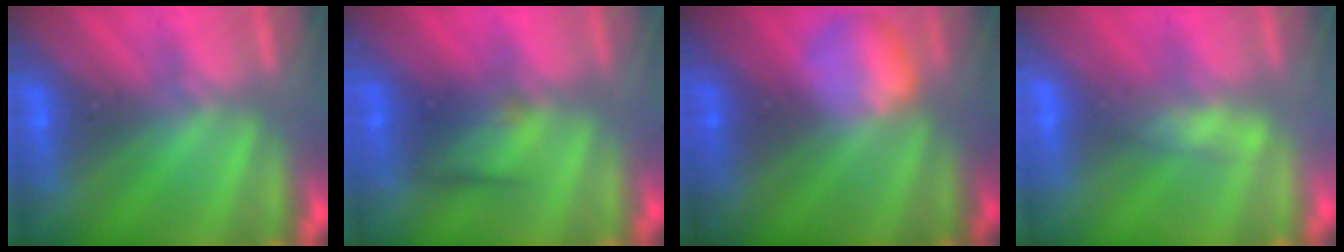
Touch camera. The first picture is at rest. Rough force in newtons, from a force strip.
{"total": 2.4}
{"total": 2.4}
{"total": 2.4}